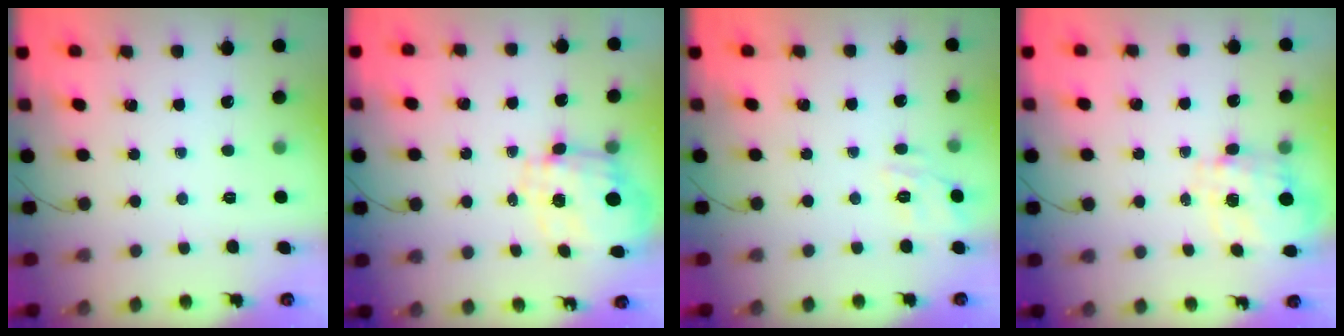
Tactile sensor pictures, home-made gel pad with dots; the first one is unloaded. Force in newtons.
{"total": 3.6, "press": 3.3, "slide": 1.4}
{"total": 9.4, "press": 9.3, "slide": 1.3}
{"total": 3.6, "press": 3.4, "slide": 1.0}